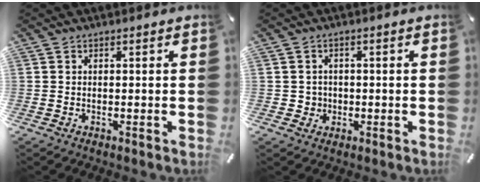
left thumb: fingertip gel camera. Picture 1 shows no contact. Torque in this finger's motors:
{"motor_torque": [-0.35, -0.09, 0.01, 0.12, -0.05]}